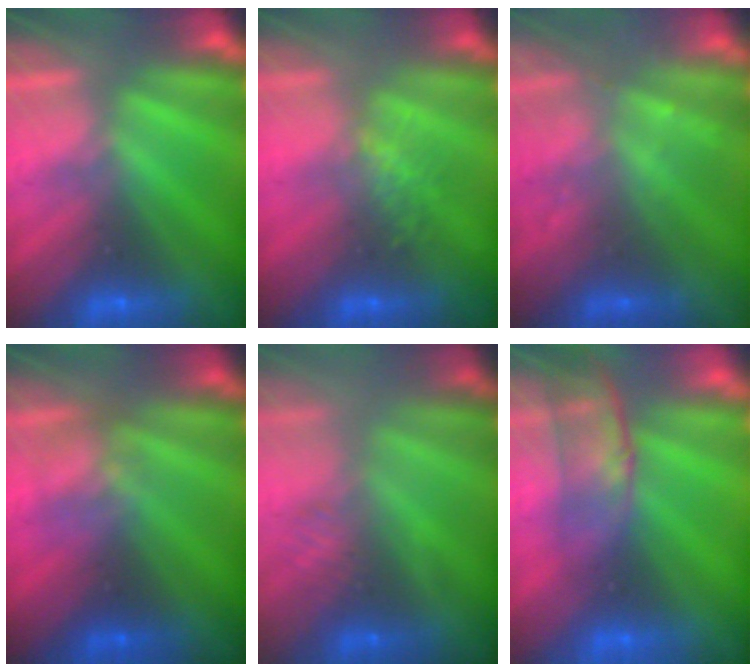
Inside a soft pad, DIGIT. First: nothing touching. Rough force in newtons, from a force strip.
{"total": 2.6}
{"total": 2.3}
{"total": 2.4}
{"total": 2.5}
{"total": 3.1}